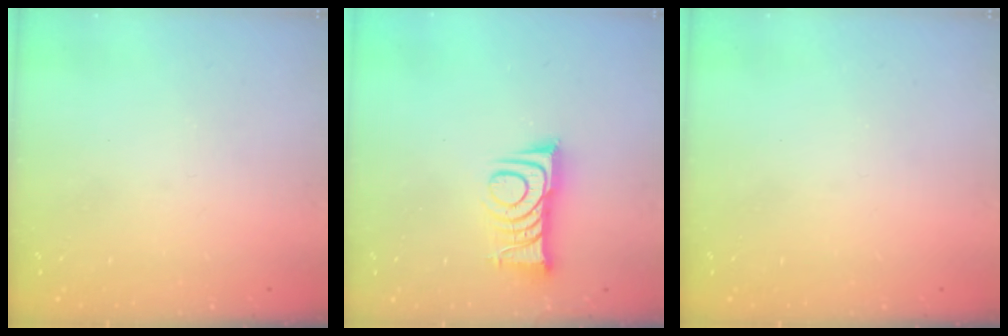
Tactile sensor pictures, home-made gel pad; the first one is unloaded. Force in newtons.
{"total": 11.6, "press": 11.5, "slide": 0.9}
{"total": 0.0}